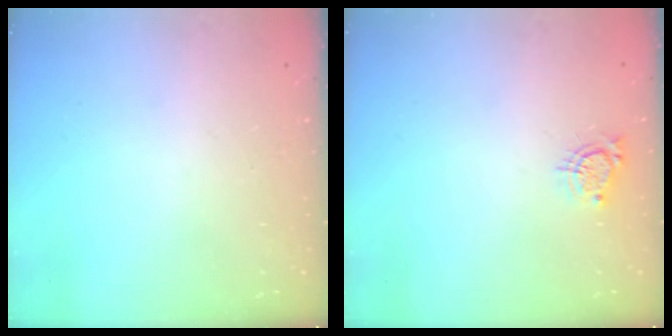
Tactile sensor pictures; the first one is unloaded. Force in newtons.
{"total": 4.0, "press": 4.0, "slide": 0.4}